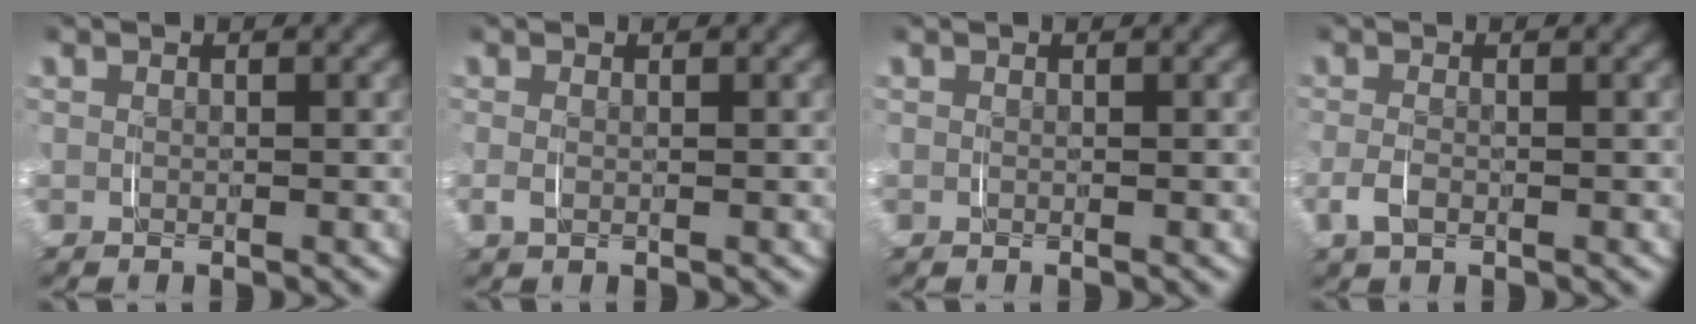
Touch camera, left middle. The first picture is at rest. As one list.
[{"total": 0.7, "force": [0.0, 0.3, 0.6], "torque": [-0.021, -0.005, 0.002]}, {"total": 0.0}, {"total": 1.7, "force": [-0.6, 0.9, 1.3], "torque": [-0.038, -0.003, -0.010]}]